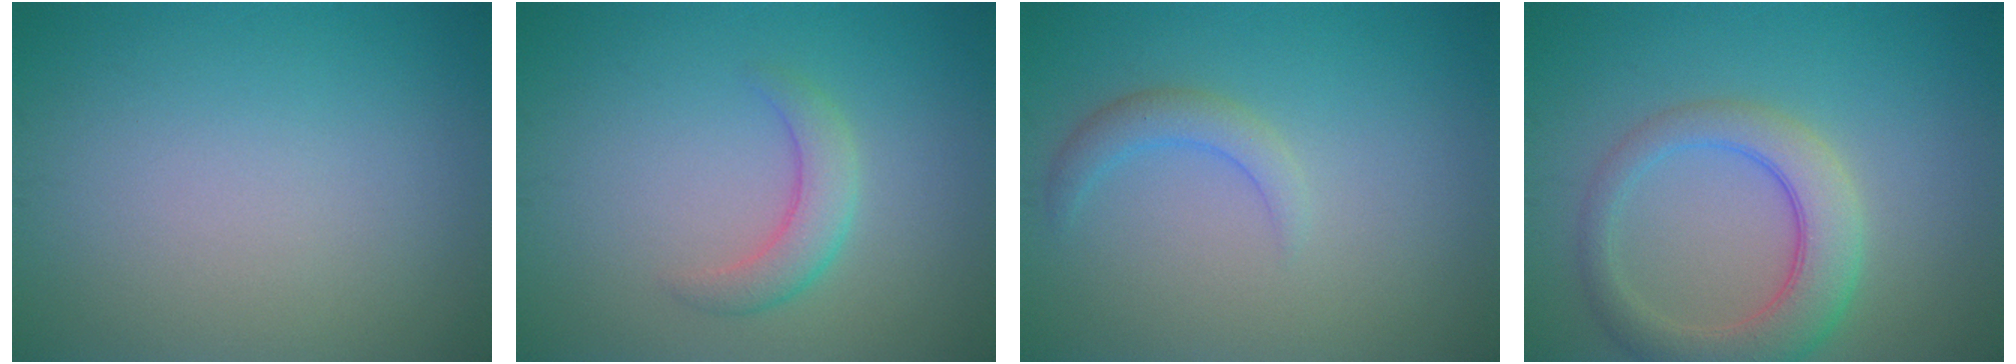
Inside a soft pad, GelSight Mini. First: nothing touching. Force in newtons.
{"total": 2.6, "press": 2.6, "slide": 0.3}
{"total": 1.9, "press": 1.9, "slide": 0.2}
{"total": 5.3, "press": 5.2, "slide": 0.4}